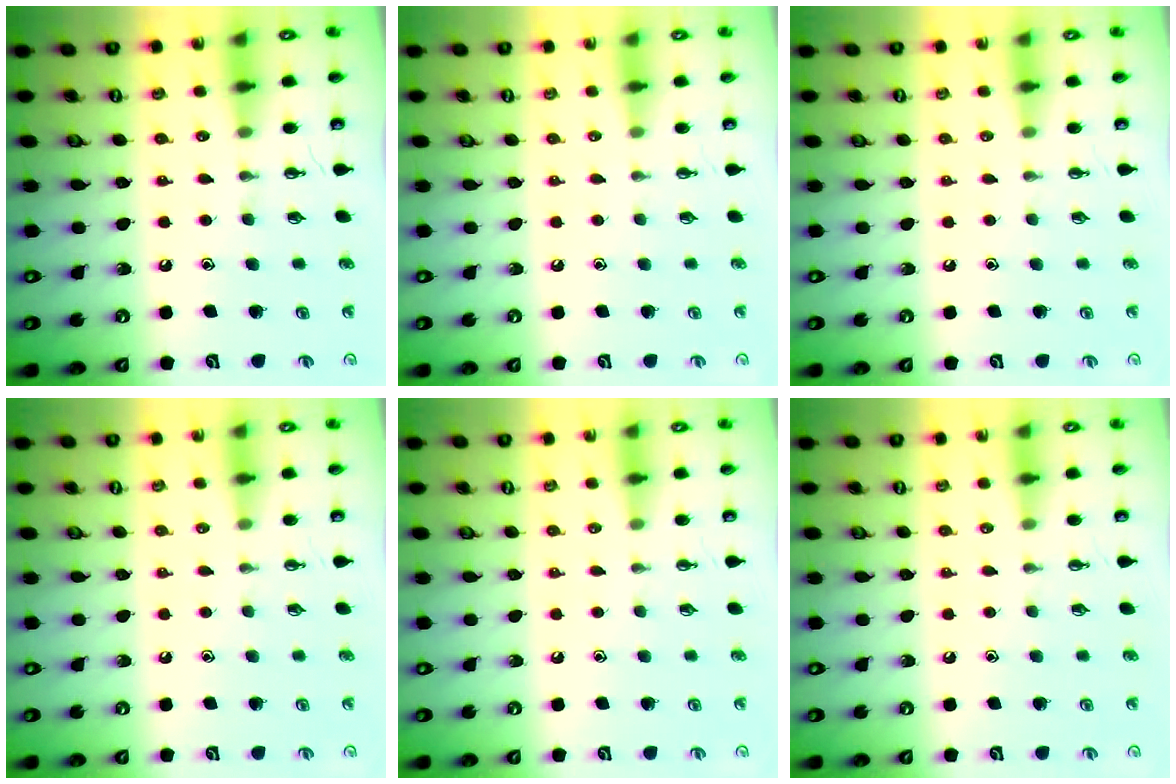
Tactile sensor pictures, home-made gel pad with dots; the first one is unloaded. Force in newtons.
{"total": 0.0}
{"total": 0.0}
{"total": 0.0}
{"total": 0.0}
{"total": 0.0}